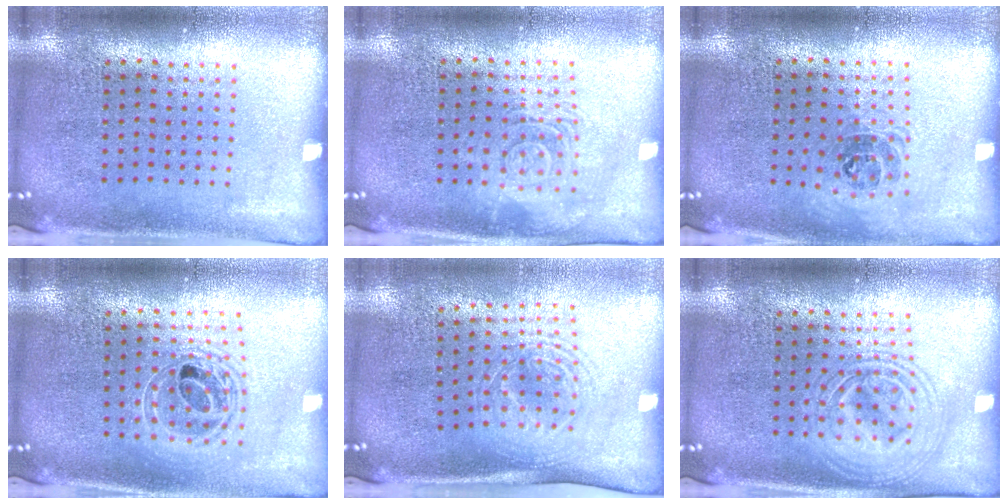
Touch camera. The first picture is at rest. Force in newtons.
{"total": 2.8, "press": 2.8, "slide": 0.4}
{"total": 1.1, "press": 0.9, "slide": 0.5}
{"total": 1.5, "press": 1.3, "slide": 0.8}
{"total": 1.7, "press": 1.3, "slide": 1.0}
{"total": 2.8, "press": 2.8, "slide": 0.4}